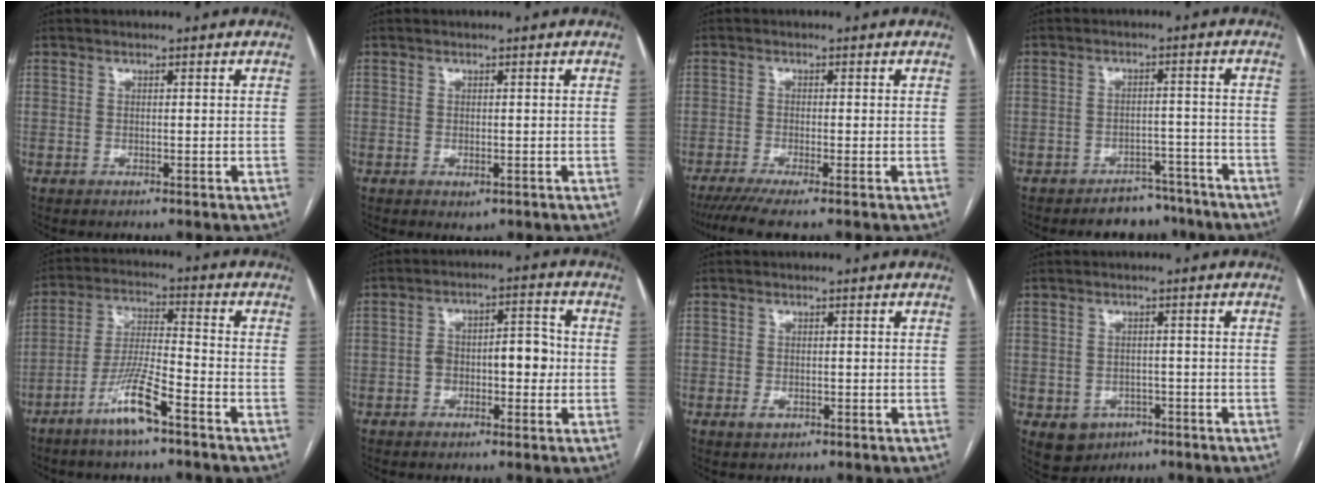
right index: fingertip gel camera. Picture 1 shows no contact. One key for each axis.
{"total": 1.4, "fx": -0.5, "fy": 0.9, "fz": 1.0, "tx": -0.012, "ty": -0.003, "tz": 0.001}
{"total": 5.4, "fx": -4.0, "fy": 0.0, "fz": 3.5, "tx": -0.057, "ty": -0.013, "tz": -0.071}
{"total": 6.1, "fx": -5.2, "fy": 3.1, "fz": 0.6, "tx": 0.015, "ty": 0.019, "tz": -0.076}
{"total": 9.1, "fx": -5.6, "fy": 0.8, "fz": 7.1, "tx": -0.145, "ty": -0.006, "tz": -0.108}
{"total": 7.4, "fx": -0.8, "fy": 3.4, "fz": 6.5, "tx": -0.106, "ty": 0.031, "tz": -0.012}
{"total": 1.9, "fx": -0.6, "fy": 1.6, "fz": 0.7, "tx": -0.007, "ty": 0.003, "tz": -0.005}
{"total": 5.6, "fx": -2.4, "fy": 4.7, "fz": 1.6, "tx": -0.026, "ty": 0.007, "tz": -0.025}